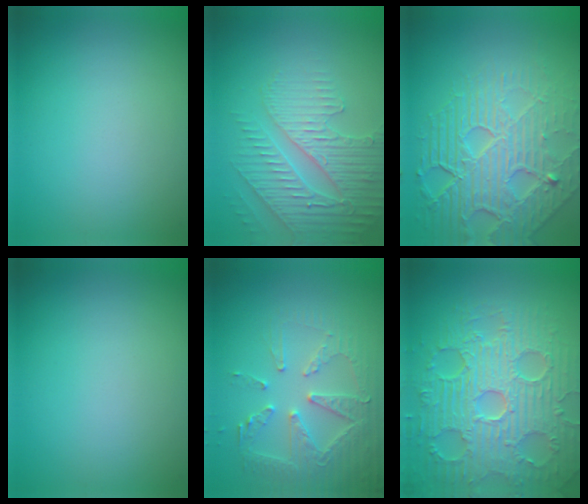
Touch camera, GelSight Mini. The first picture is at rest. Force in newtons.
{"total": 4.3, "press": 4.1, "slide": 1.4}
{"total": 8.5, "press": 5.8, "slide": 6.2}
{"total": 0.0}
{"total": 4.2, "press": 4.1, "slide": 1.0}
{"total": 9.4, "press": 6.9, "slide": 6.4}